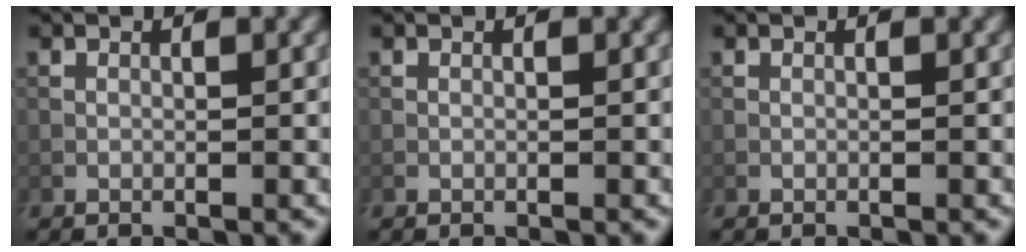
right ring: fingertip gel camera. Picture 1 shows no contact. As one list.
[{"total": 0.0}, {"total": 0.0}]